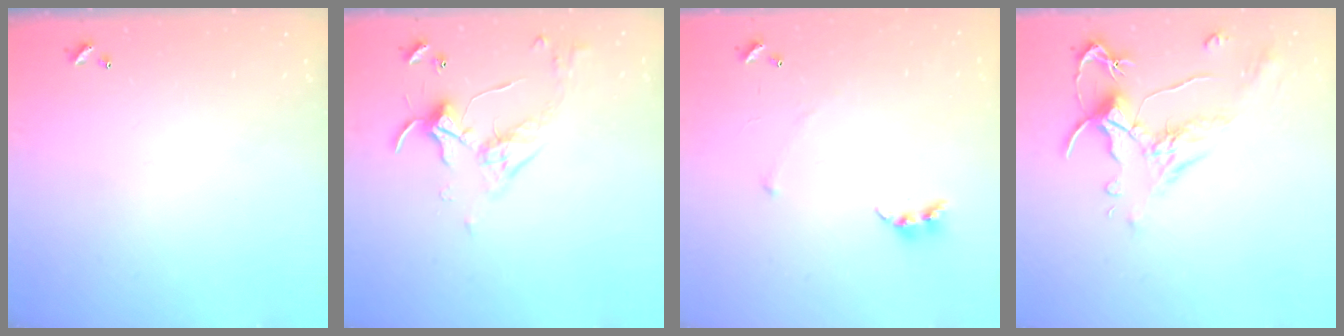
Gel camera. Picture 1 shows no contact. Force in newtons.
{"total": 3.3, "press": 3.3, "slide": 0.6}
{"total": 4.7, "press": 4.7, "slide": 0.6}
{"total": 1.6, "press": 1.1, "slide": 1.1}